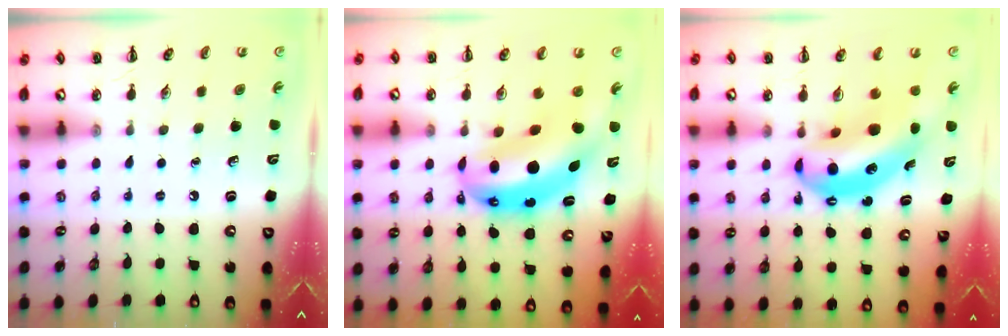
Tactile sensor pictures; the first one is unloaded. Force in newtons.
{"total": 12.6, "press": 12.1, "slide": 3.4}
{"total": 12.9, "press": 12.4, "slide": 3.4}